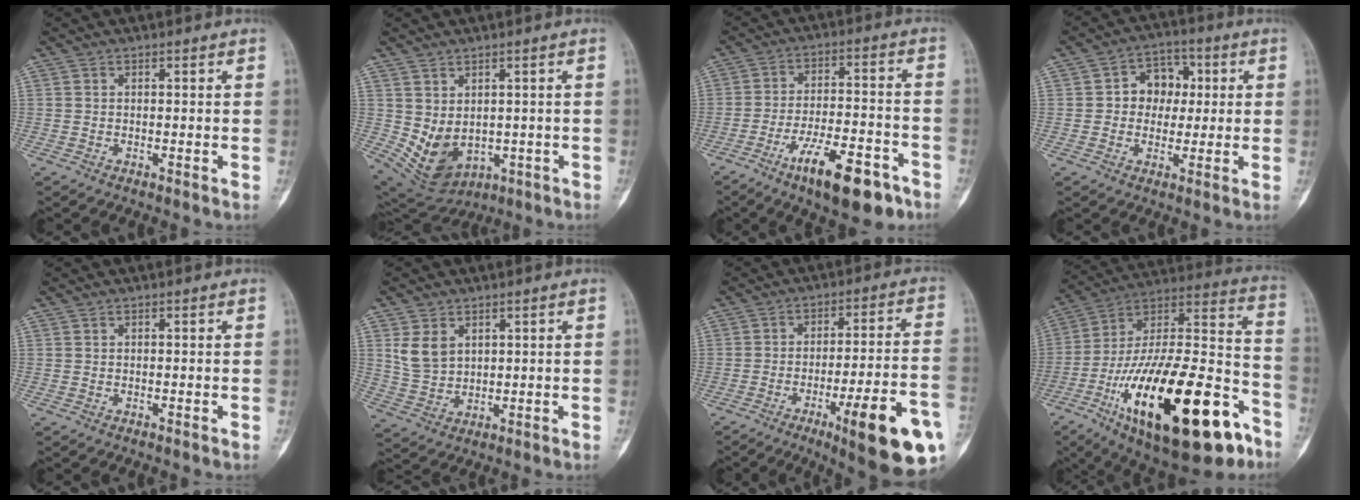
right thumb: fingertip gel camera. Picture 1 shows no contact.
{"total": 9.6, "force": [-0.8, 7.0, 6.5], "torque": [-0.093, -0.008, 0.021]}
{"total": 15.4, "force": [-9.1, 5.2, 11.4], "torque": [-0.168, 0.054, -0.140]}
{"total": 8.3, "force": [0.9, 6.8, 4.7], "torque": [-0.025, 0.015, 0.008]}
{"total": 0.0}
{"total": 6.3, "force": [2.5, 4.6, 3.6], "torque": [-0.056, -0.012, 0.061]}
{"total": 19.6, "force": [-8.3, 3.5, 17.4], "torque": [-0.203, 0.027, -0.111]}
{"total": 36.7, "force": [-17.0, 14.0, 29.4], "torque": [-0.470, 0.065, -0.268]}